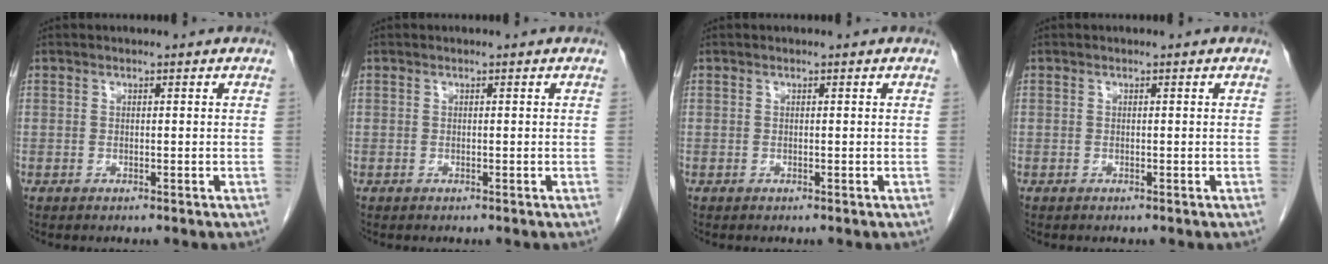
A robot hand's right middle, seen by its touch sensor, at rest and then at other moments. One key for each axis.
{"total": 0.0}
{"total": 0.0}
{"total": 0.0}